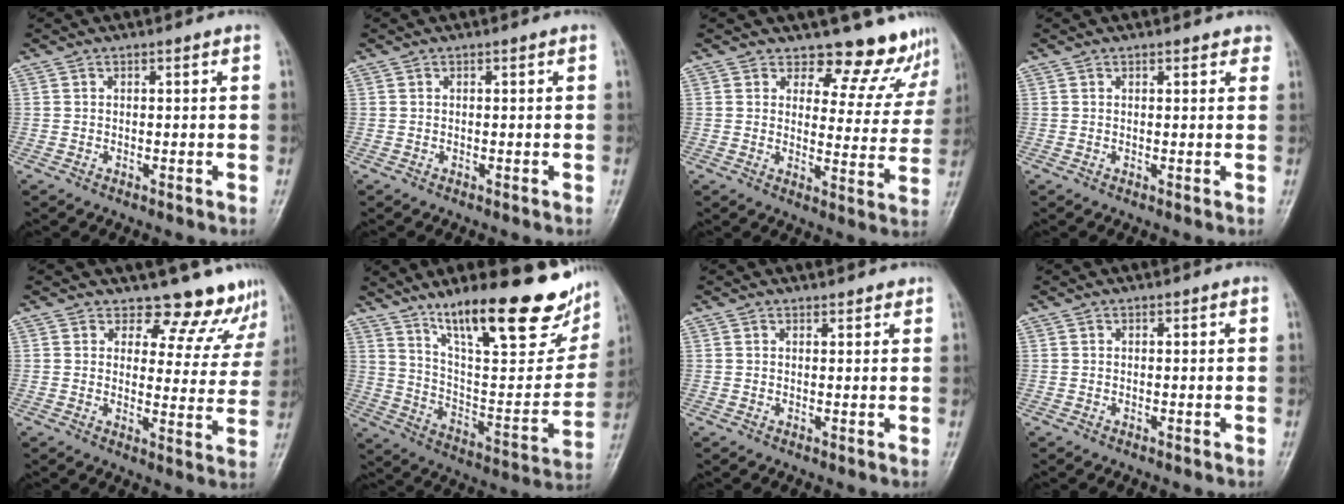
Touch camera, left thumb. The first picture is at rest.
{"total": 0.0}
{"total": 11.2, "force": [10.4, 4.2, 0.8], "torque": [0.038, -0.096, 0.108]}
{"total": 2.1, "force": [1.6, 0.9, 1.0], "torque": [0.006, -0.001, 0.014]}
{"total": 11.0, "force": [10.1, 4.3, 0.5], "torque": [0.045, -0.081, 0.099]}
{"total": 27.8, "force": [17.7, 7.7, 20.1], "torque": [-0.258, -0.064, 0.284]}
{"total": 1.4, "force": [1.2, 0.5, 0.3], "torque": [0.004, -0.005, 0.014]}
{"total": 0.0}